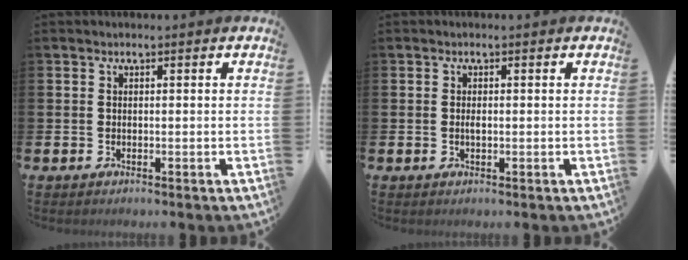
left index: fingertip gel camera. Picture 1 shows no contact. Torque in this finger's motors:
{"motor_torque": [0.24, 0.15, 0.00, 0.00]}